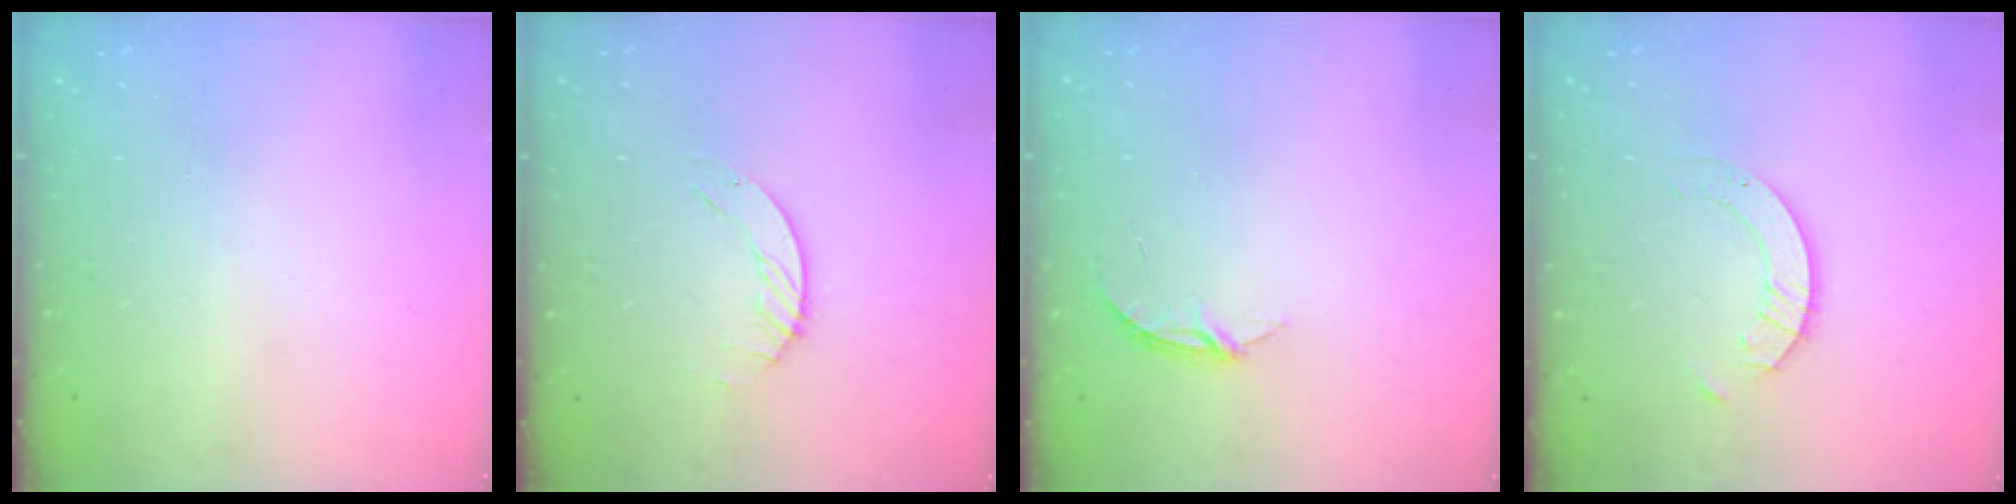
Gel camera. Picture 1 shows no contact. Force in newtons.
{"total": 1.2, "press": 1.2, "slide": 0.2}
{"total": 3.7, "press": 3.7, "slide": 0.3}
{"total": 2.1, "press": 2.1, "slide": 0.2}